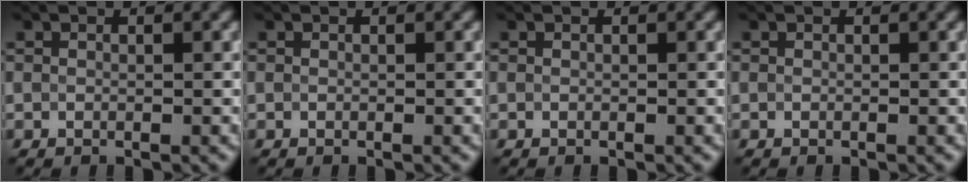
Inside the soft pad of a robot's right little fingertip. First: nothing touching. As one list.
[{"total": 0.0}, {"total": 0.0}, {"total": 0.0}]